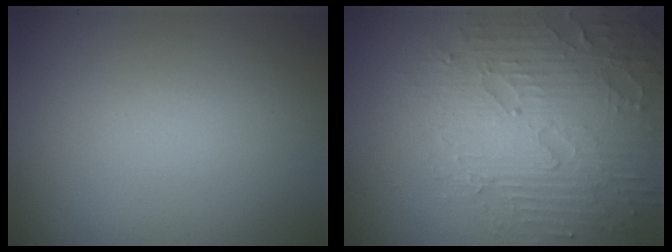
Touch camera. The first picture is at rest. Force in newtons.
{"total": 5.8, "press": 5.0, "slide": 2.9}